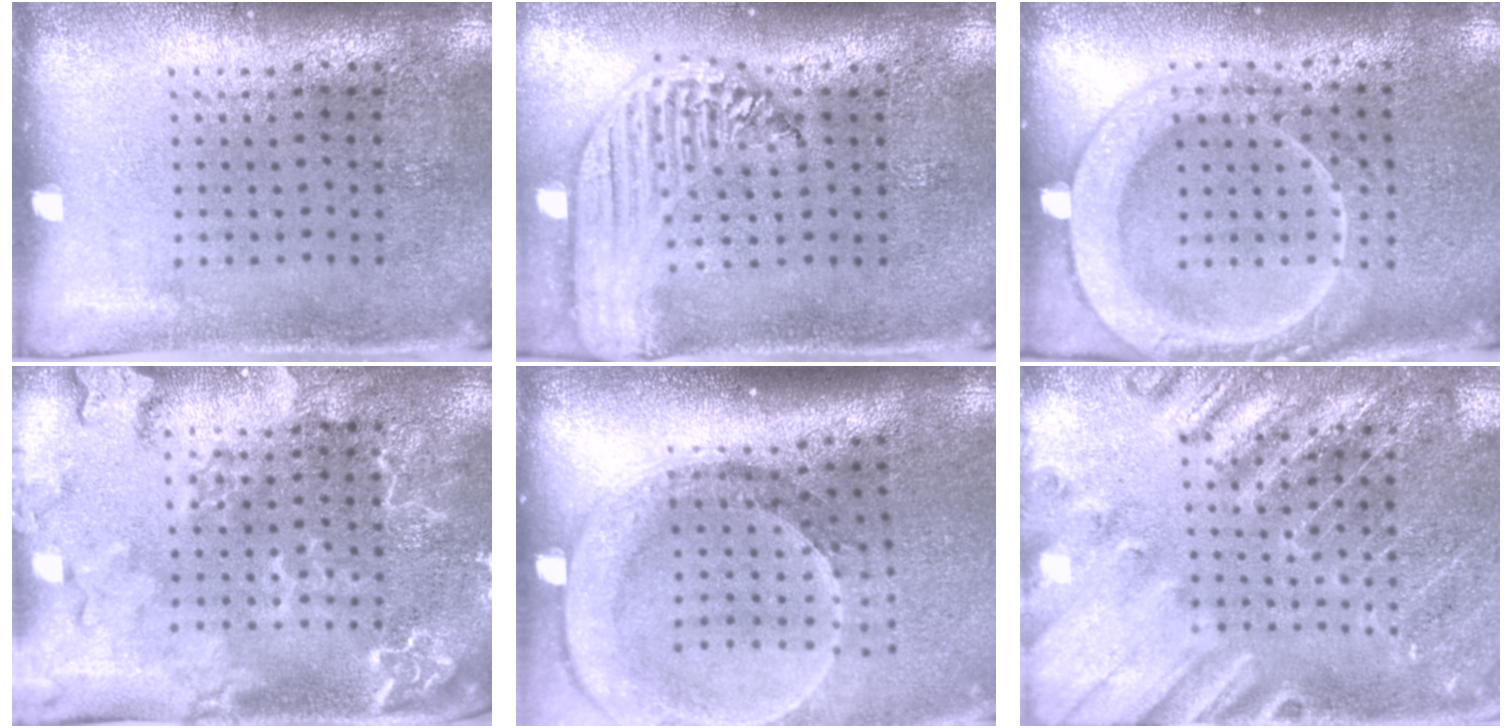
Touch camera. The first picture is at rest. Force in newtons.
{"total": 2.6, "press": 2.2, "slide": 1.4}
{"total": 2.0, "press": 2.0, "slide": 0.3}
{"total": 2.4, "press": 2.3, "slide": 0.5}
{"total": 2.6, "press": 2.0, "slide": 1.7}
{"total": 2.6, "press": 2.6, "slide": 0.2}